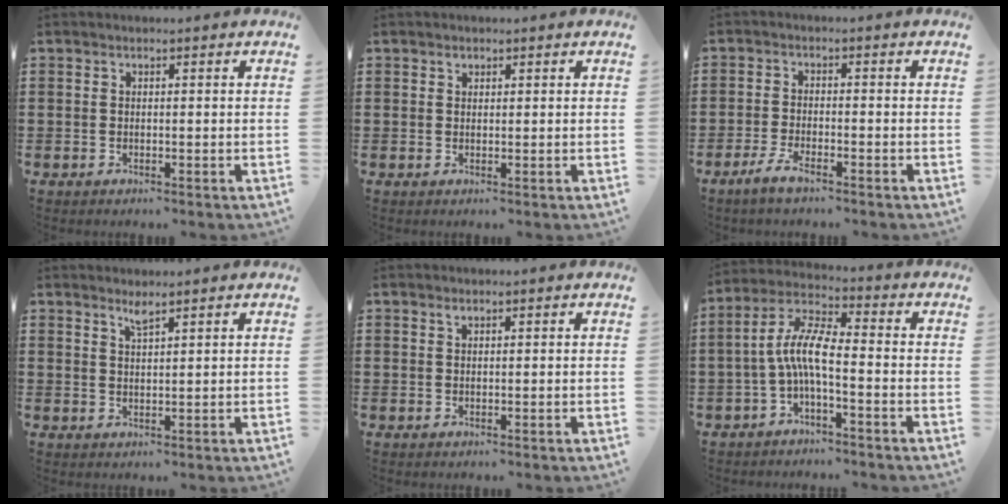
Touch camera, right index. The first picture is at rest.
{"total": 0.7, "force": [0.5, 0.5, 0.1], "torque": [-0.004, 0.002, 0.010]}
{"total": 2.9, "force": [-2.2, 0.6, 1.7], "torque": [-0.044, 0.001, -0.047]}
{"total": 2.0, "force": [1.7, 0.0, 0.9], "torque": [-0.021, 0.000, 0.031]}
{"total": 0.7, "force": [0.5, 0.4, 0.3], "torque": [-0.009, 0.001, 0.010]}
{"total": 7.1, "force": [-1.8, 1.8, 6.6], "torque": [-0.147, -0.006, -0.039]}